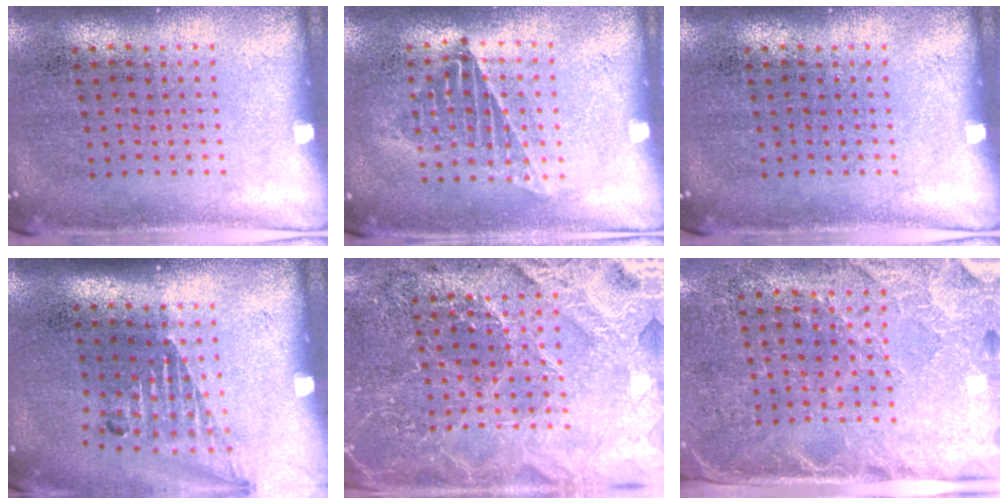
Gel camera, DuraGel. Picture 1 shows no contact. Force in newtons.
{"total": 1.0, "press": 1.0, "slide": 0.2}
{"total": 0.0}
{"total": 1.5, "press": 1.2, "slide": 0.9}
{"total": 3.9, "press": 3.7, "slide": 1.2}
{"total": 2.7, "press": 2.4, "slide": 1.2}